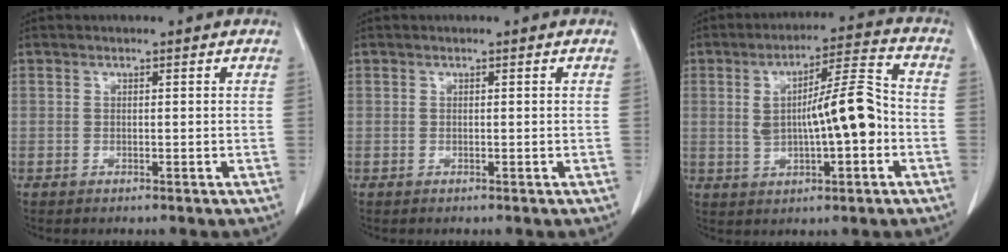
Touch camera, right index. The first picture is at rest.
{"total": 0.0}
{"total": 10.9, "force": [-0.6, 2.2, 10.7], "torque": [-0.177, 0.022, -0.007]}